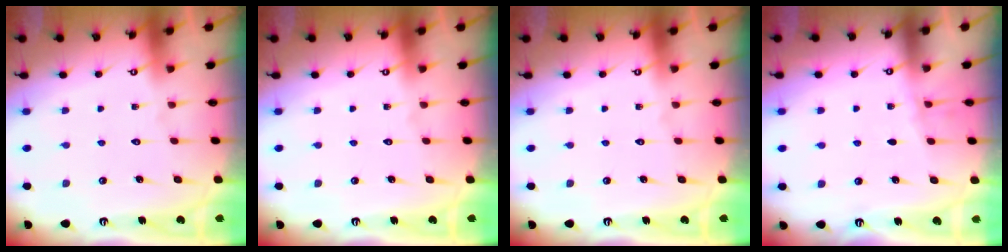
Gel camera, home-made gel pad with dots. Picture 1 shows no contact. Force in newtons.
{"total": 0.0}
{"total": 0.0}
{"total": 1.4, "press": 1.3, "slide": 0.3}